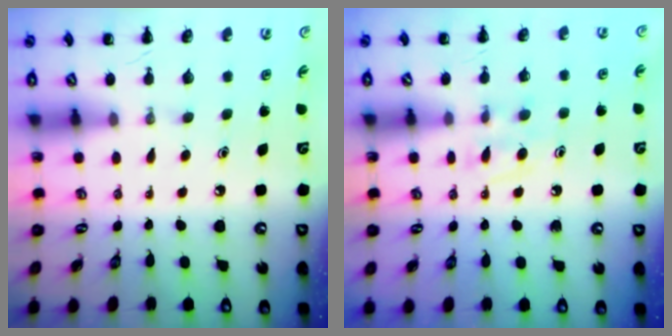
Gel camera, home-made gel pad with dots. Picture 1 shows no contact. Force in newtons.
{"total": 5.1, "press": 4.8, "slide": 1.6}